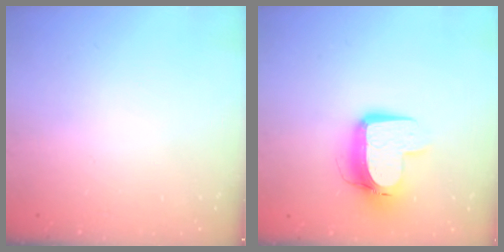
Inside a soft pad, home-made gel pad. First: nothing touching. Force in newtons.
{"total": 12.3, "press": 12.3, "slide": 1.3}